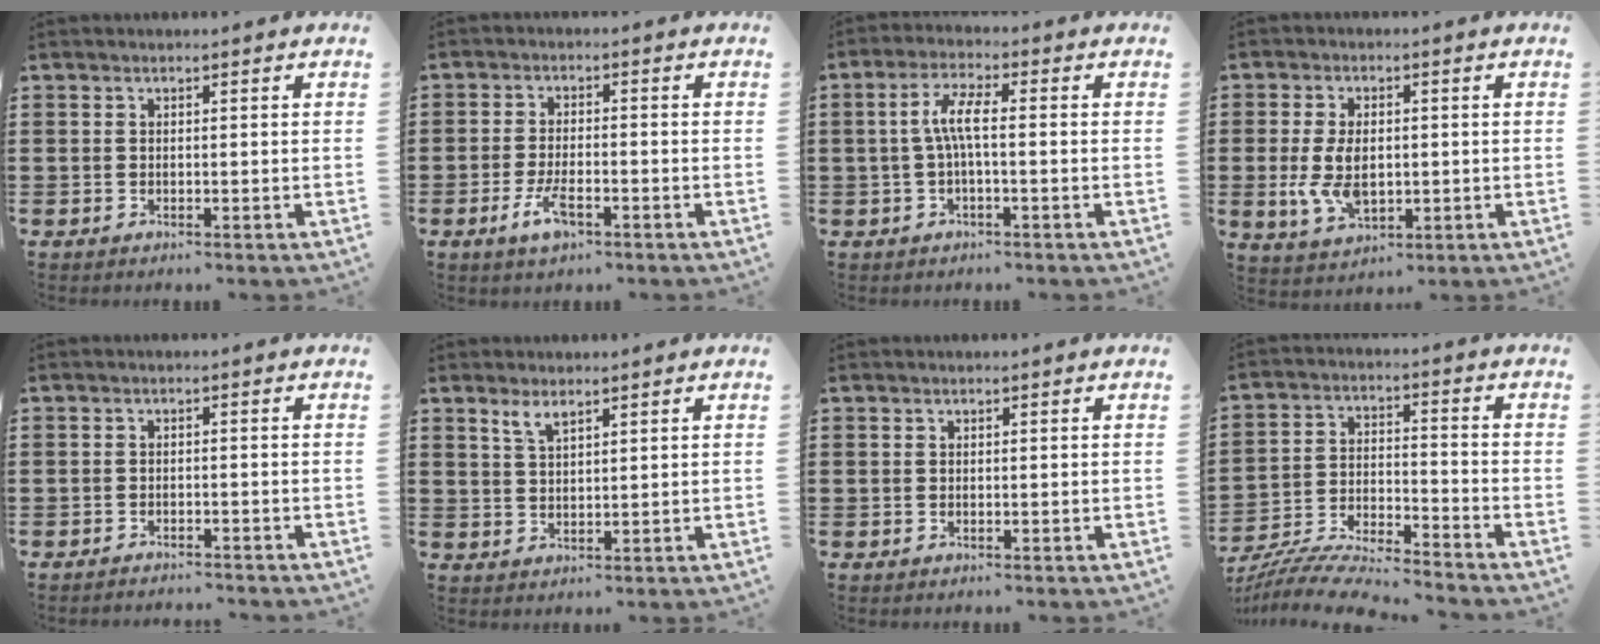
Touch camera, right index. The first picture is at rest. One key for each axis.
{"total": 4.8, "fx": -2.3, "fy": 1.7, "fz": 3.9, "tx": -0.090, "ty": -0.007, "tz": -0.047}
{"total": 4.9, "fx": -0.4, "fy": 1.3, "fz": 4.7, "tx": -0.102, "ty": 0.002, "tz": -0.015}
{"total": 7.1, "fx": -0.5, "fy": 4.2, "fz": 5.7, "tx": -0.132, "ty": 0.000, "tz": -0.013}
{"total": 1.6, "fx": -1.6, "fy": 0.0, "fz": -0.1, "tx": -0.003, "ty": 0.003, "tz": -0.036}
{"total": 2.6, "fx": 1.9, "fy": 0.8, "fz": 1.7, "tx": -0.037, "ty": 0.004, "tz": 0.034}
{"total": 0.0}
{"total": 7.7, "fx": -7.4, "fy": 0.4, "fz": 2.1, "tx": -0.049, "ty": 0.000, "tz": -0.150}